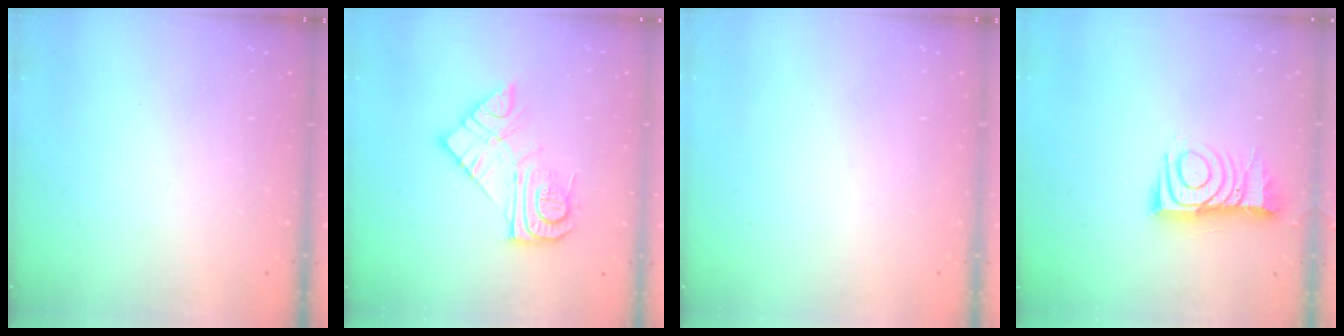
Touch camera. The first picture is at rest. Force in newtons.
{"total": 13.4, "press": 13.4, "slide": 1.1}
{"total": 1.6, "press": 1.6, "slide": 0.1}
{"total": 10.1, "press": 10.0, "slide": 0.9}